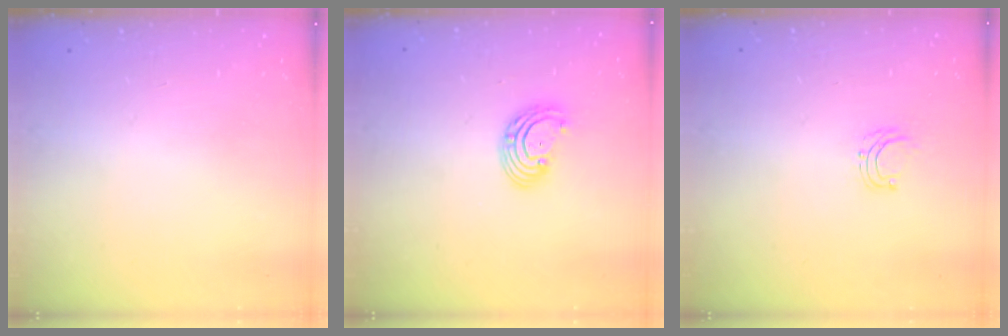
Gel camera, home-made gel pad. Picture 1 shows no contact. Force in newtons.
{"total": 5.2, "press": 5.2, "slide": 0.5}
{"total": 4.3, "press": 4.3, "slide": 0.3}